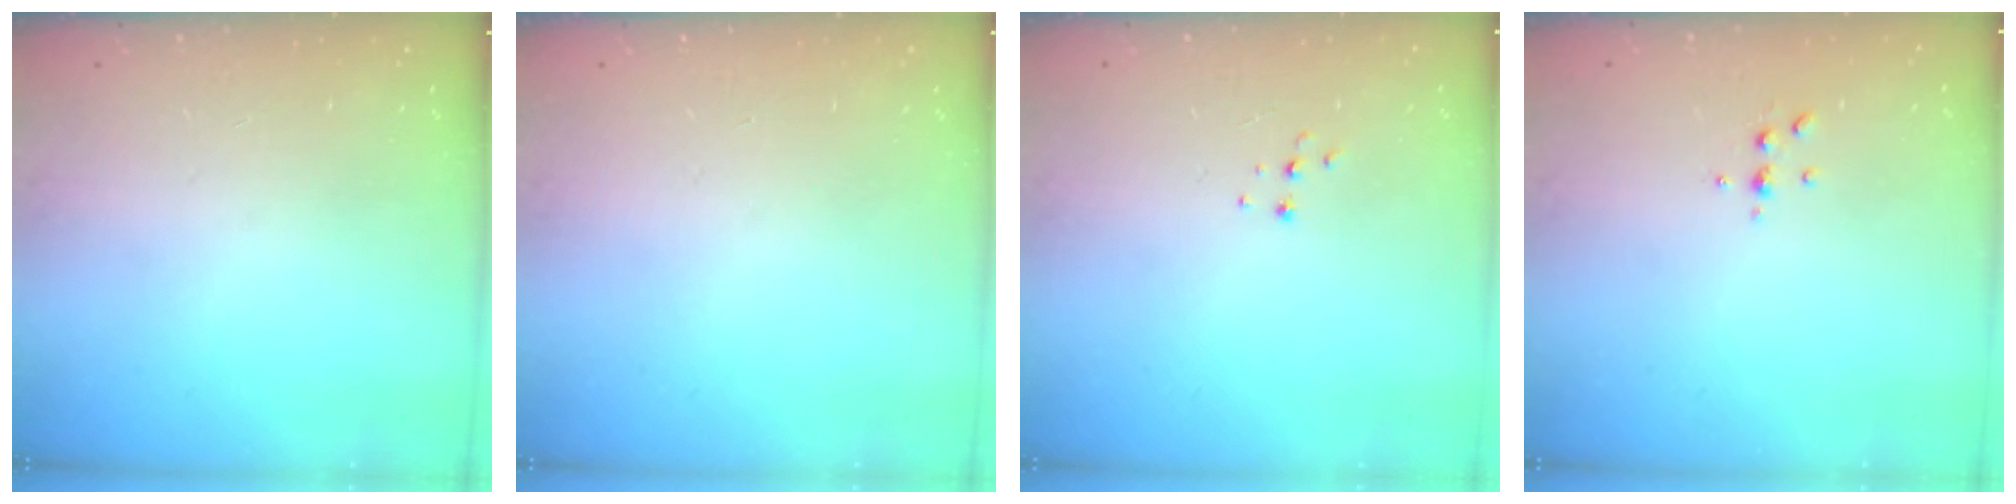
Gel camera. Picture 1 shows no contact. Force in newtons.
{"total": 0.0}
{"total": 4.9, "press": 4.9, "slide": 0.7}
{"total": 3.8, "press": 3.7, "slide": 0.5}